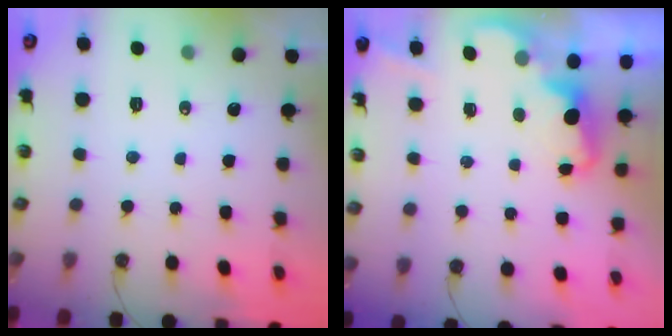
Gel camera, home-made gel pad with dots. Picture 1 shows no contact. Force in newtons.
{"total": 1.9, "press": 1.9, "slide": 0.6}